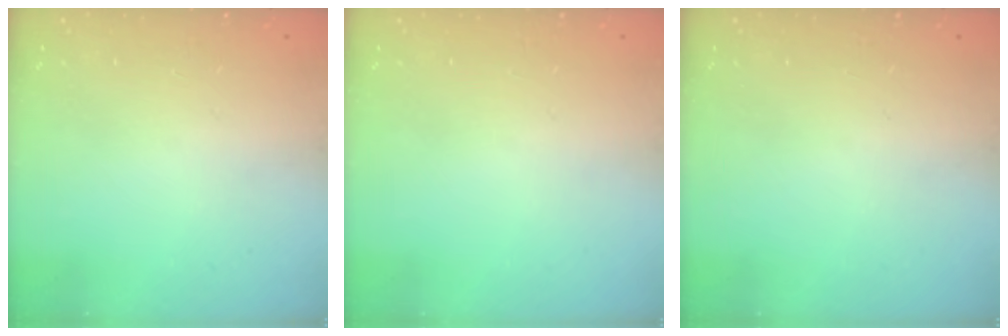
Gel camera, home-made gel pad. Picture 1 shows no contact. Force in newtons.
{"total": 0.0}
{"total": 0.0}